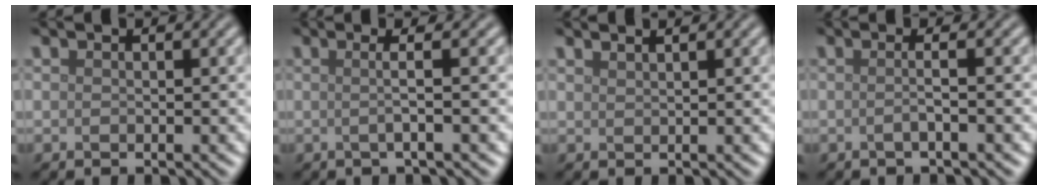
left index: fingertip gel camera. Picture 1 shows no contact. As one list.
[{"total": 2.6, "force": [0.1, 0.7, 2.5], "torque": [-0.036, 0.003, -0.012]}, {"total": 1.2, "force": [1.0, 0.4, 0.6], "torque": [0.000, 0.000, 0.009]}, {"total": 1.9, "force": [-0.1, 0.7, 1.8], "torque": [-0.022, -0.004, -0.015]}]